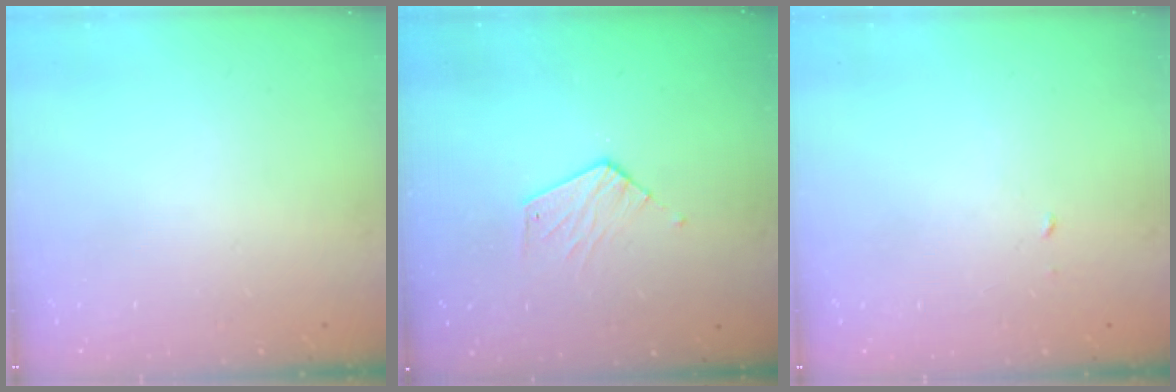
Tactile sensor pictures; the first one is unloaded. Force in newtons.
{"total": 6.4, "press": 6.4, "slide": 0.5}
{"total": 1.9, "press": 1.9, "slide": 0.1}